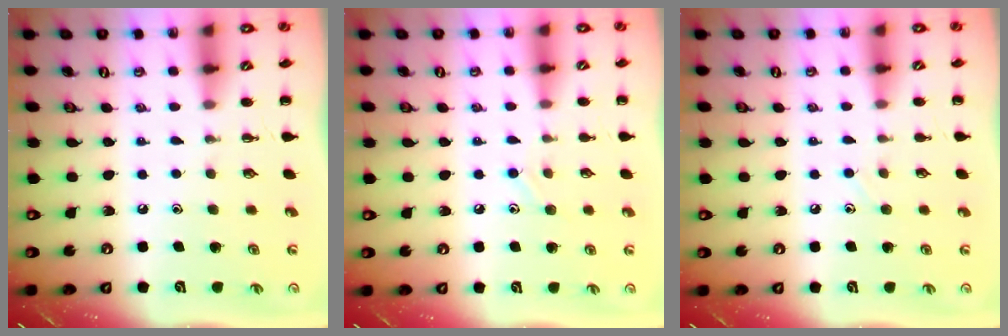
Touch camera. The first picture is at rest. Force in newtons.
{"total": 7.6, "press": 7.2, "slide": 2.6}
{"total": 4.0, "press": 3.7, "slide": 1.5}